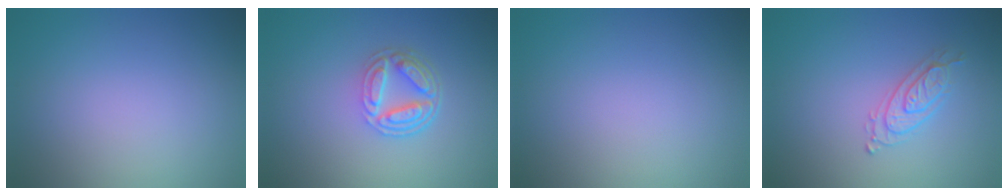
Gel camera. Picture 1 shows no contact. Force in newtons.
{"total": 4.5, "press": 3.3, "slide": 3.0}
{"total": 0.0}
{"total": 2.1, "press": 2.1, "slide": 0.4}